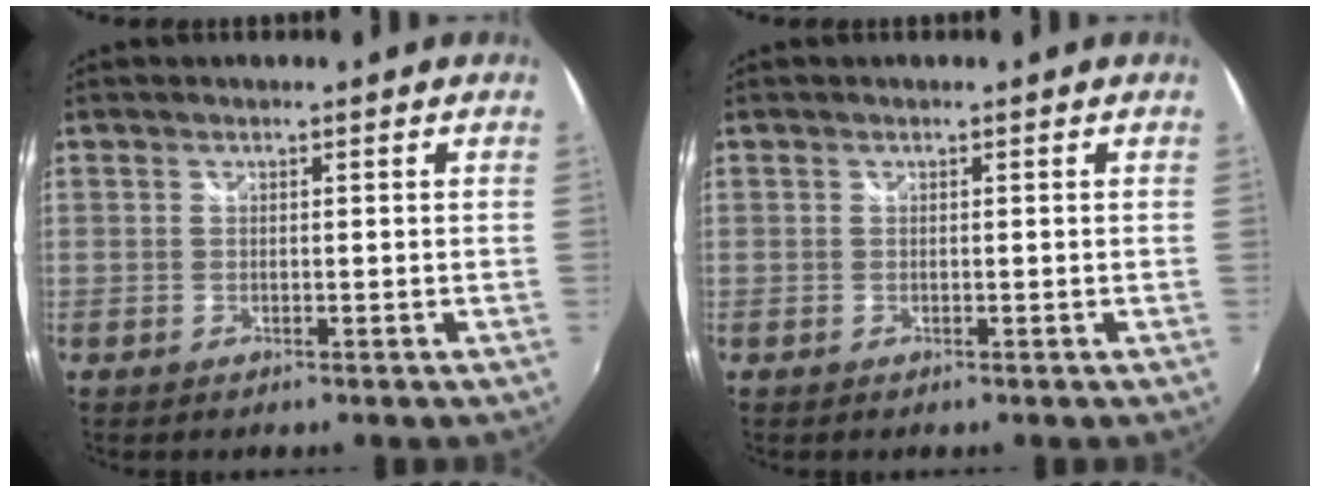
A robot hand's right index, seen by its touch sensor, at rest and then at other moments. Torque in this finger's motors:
{"motor_torque": [0.00, 0.00, 0.00, 0.00]}